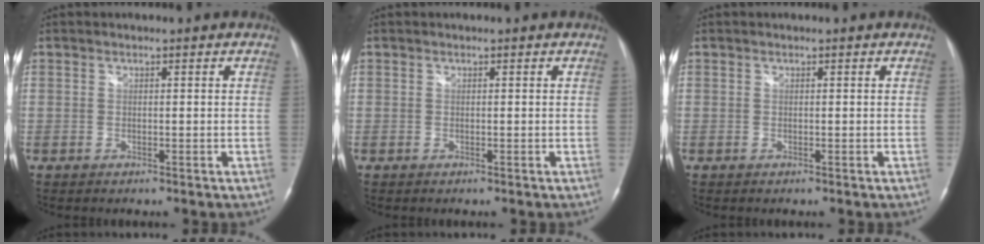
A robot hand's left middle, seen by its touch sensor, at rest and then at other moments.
{"total": 0.0}
{"total": 0.0}